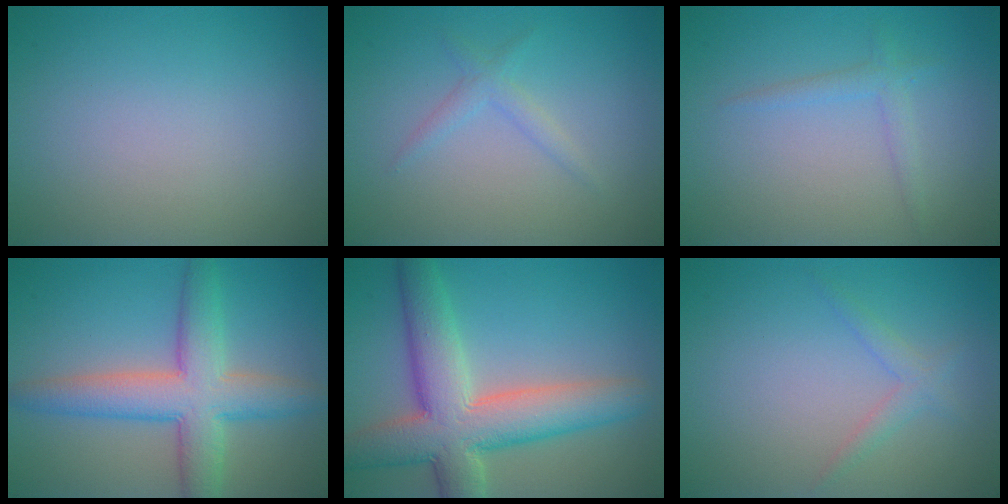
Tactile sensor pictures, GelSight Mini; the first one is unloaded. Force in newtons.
{"total": 1.4, "press": 1.4, "slide": 0.0}
{"total": 1.4, "press": 1.4, "slide": 0.1}
{"total": 6.7, "press": 6.7, "slide": 0.2}
{"total": 9.1, "press": 9.1, "slide": 0.6}
{"total": 1.5, "press": 1.5, "slide": 0.1}